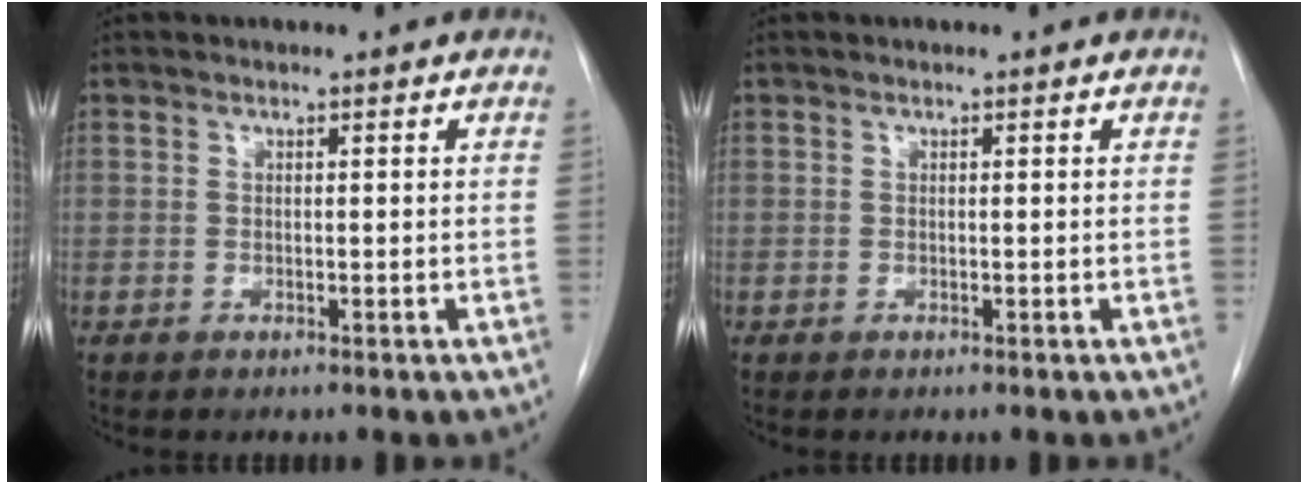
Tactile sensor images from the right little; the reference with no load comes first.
{"total": 0.0}